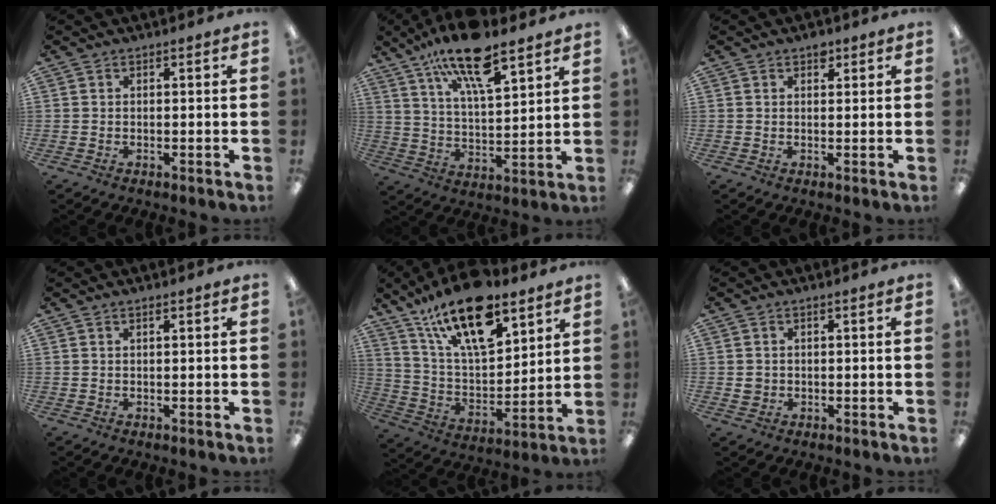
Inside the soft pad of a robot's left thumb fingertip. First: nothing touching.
{"total": 16.0, "force": [11.6, 4.8, 9.9], "torque": [-0.179, -0.055, 0.196]}
{"total": 2.1, "force": [1.4, 1.2, 1.0], "torque": [-0.005, -0.005, 0.021]}
{"total": 0.5, "force": [0.4, 0.1, 0.3], "torque": [-0.008, 0.001, 0.007]}
{"total": 21.6, "force": [14.2, 8.8, 13.6], "torque": [-0.236, -0.081, 0.244]}
{"total": 1.5, "force": [0.1, 1.5, 0.4], "torque": [-0.009, 0.005, -0.001]}